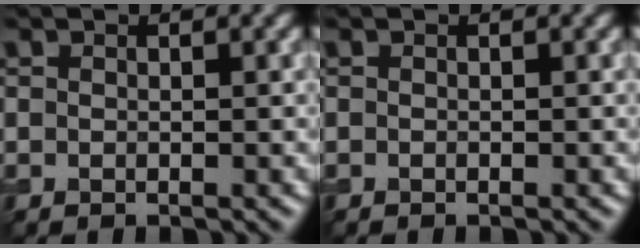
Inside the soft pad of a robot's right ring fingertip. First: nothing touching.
{"total": 0.0}